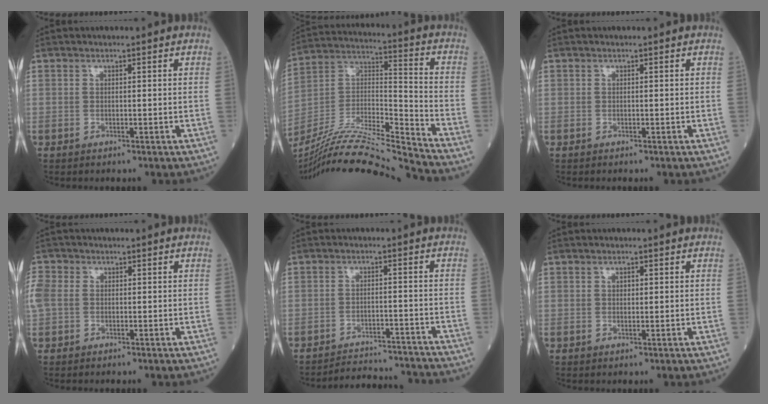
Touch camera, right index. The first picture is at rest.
{"total": 21.4, "force": [-19.8, -1.7, 7.9], "torque": [-0.175, -0.004, -0.348]}
{"total": 0.0}
{"total": 4.1, "force": [0.0, 3.2, 2.5], "torque": [-0.095, 0.015, 0.002]}
{"total": 11.3, "force": [-11.2, 0.4, 1.1], "torque": [-0.011, 0.008, -0.151]}
{"total": 1.0, "force": [0.3, 0.6, 0.7], "torque": [-0.012, 0.000, 0.005]}